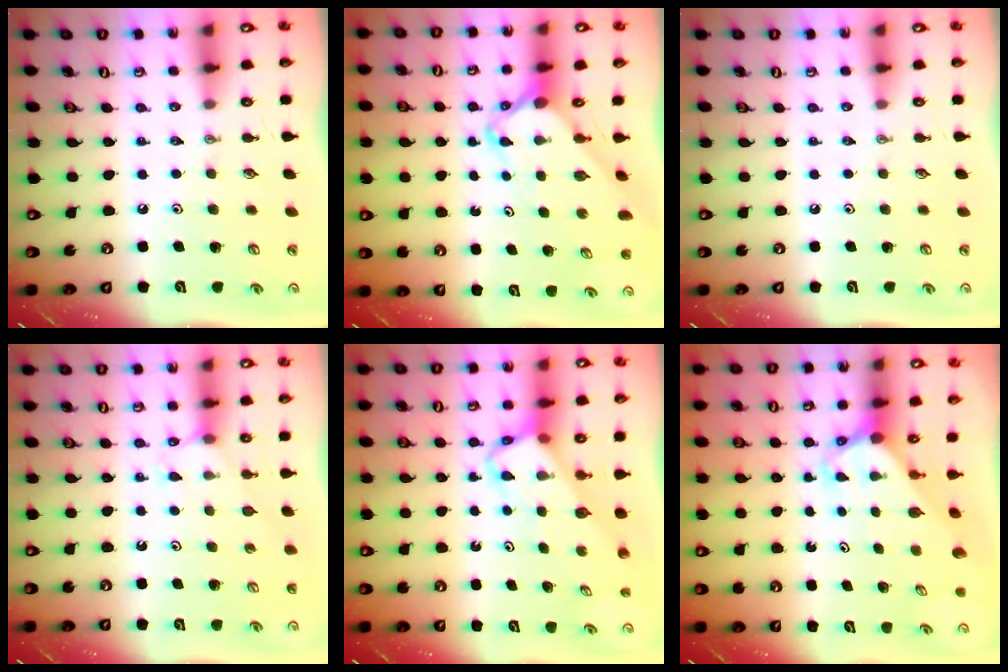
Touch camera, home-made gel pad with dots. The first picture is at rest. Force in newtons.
{"total": 3.7, "press": 3.7, "slide": 0.3}
{"total": 0.0}
{"total": 5.9, "press": 5.9, "slide": 0.5}
{"total": 4.0, "press": 4.0, "slide": 0.2}
{"total": 3.3, "press": 3.3, "slide": 0.2}